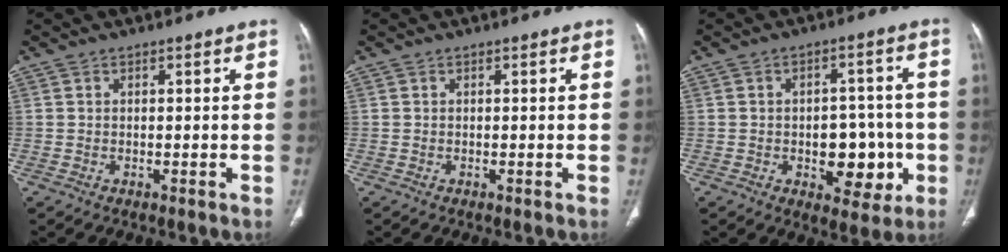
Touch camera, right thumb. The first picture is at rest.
{"total": 0.0}
{"total": 10.9, "force": [-2.4, 6.8, 8.1], "torque": [-0.061, 0.021, -0.022]}